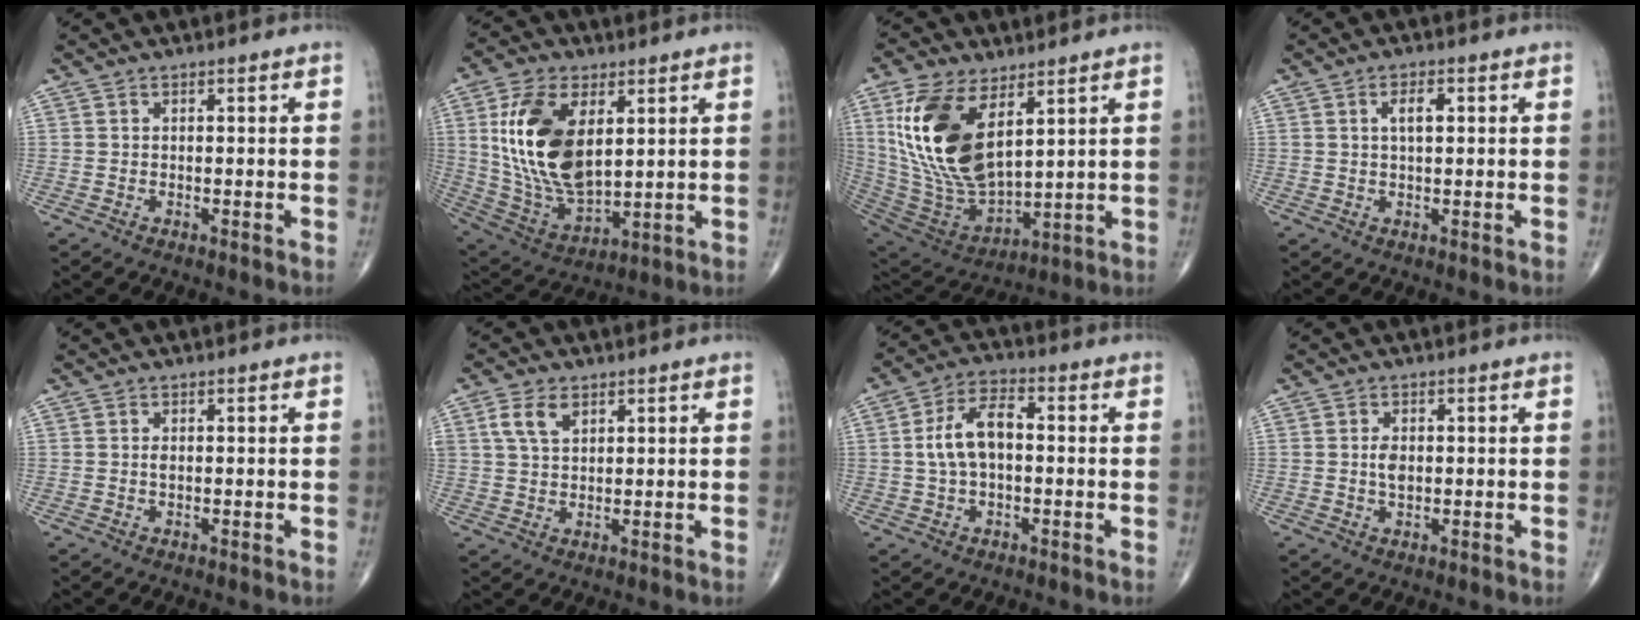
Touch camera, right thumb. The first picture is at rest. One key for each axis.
{"total": 19.3, "fx": 4.5, "fy": 10.3, "fz": 15.7, "tx": -0.295, "ty": -0.023, "tz": 0.095}
{"total": 20.3, "fx": 7.0, "fy": 10.3, "fz": 16.0, "tx": -0.307, "ty": -0.032, "tz": 0.147}
{"total": 3.4, "fx": 0.9, "fy": 1.5, "fz": 3.0, "tx": -0.050, "ty": 0.003, "tz": 0.015}
{"total": 0.8, "fx": 0.0, "fy": 0.4, "fz": 0.7, "tx": -0.012, "ty": 0.000, "tz": -0.001}
{"total": 5.2, "fx": 2.4, "fy": 3.0, "fz": 3.5, "tx": -0.064, "ty": -0.003, "tz": 0.048}
{"total": 8.7, "fx": 0.2, "fy": 4.7, "fz": 7.3, "tx": -0.141, "ty": 0.025, "tz": -0.004}
{"total": 2.6, "fx": 0.1, "fy": 1.5, "fz": 2.1, "tx": -0.035, "ty": -0.001, "tz": 0.000}